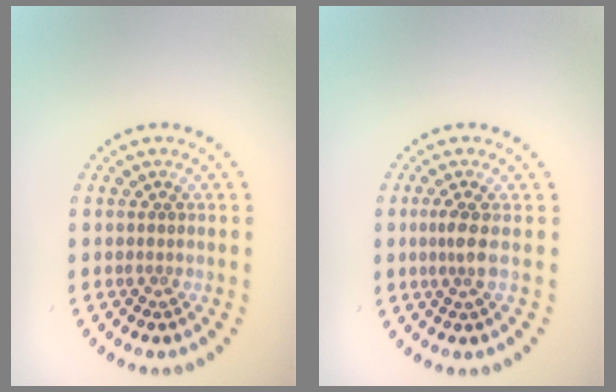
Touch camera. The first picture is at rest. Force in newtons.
{"total": 1.7, "press": 1.4, "slide": 1.1}